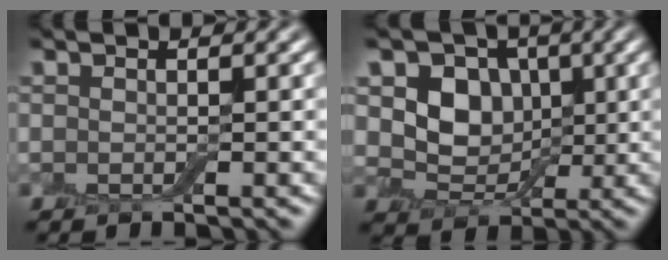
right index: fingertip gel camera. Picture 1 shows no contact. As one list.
[{"total": 5.1, "force": [0.7, 4.3, 2.7], "torque": [-0.045, -0.008, 0.002]}]